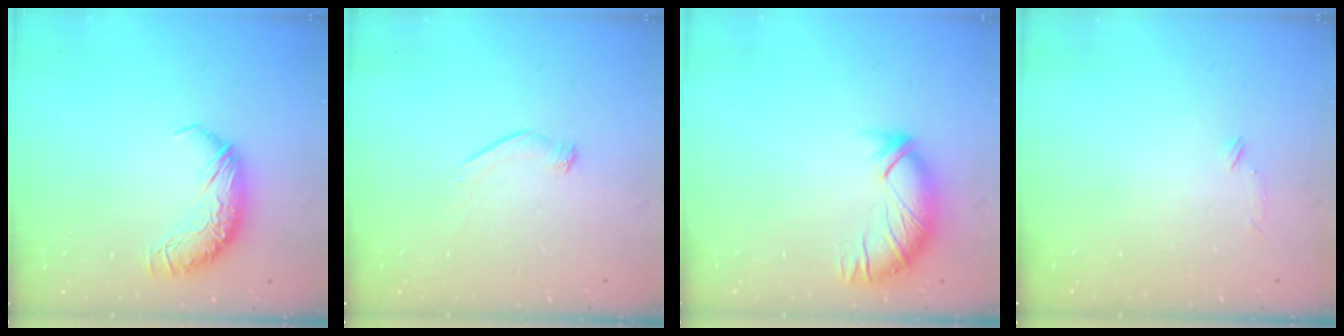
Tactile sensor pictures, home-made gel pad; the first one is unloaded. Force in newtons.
{"total": 6.9, "press": 6.9, "slide": 0.9}
{"total": 3.1, "press": 2.7, "slide": 1.5}
{"total": 7.2, "press": 7.1, "slide": 0.8}